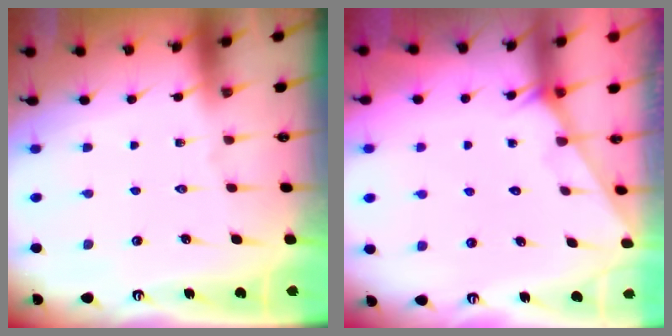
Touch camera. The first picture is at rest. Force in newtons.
{"total": 1.3, "press": 1.3, "slide": 0.1}